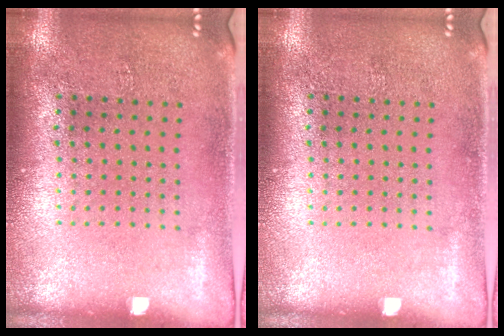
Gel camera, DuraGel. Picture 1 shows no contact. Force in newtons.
{"total": 0.0}